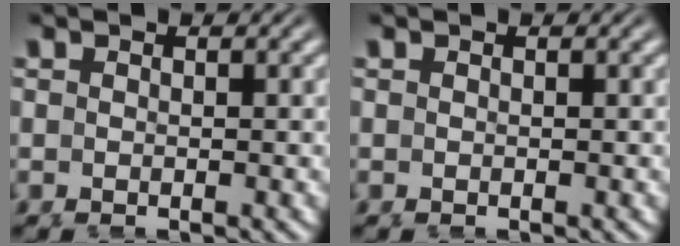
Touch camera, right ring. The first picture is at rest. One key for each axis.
{"total": 0.0}